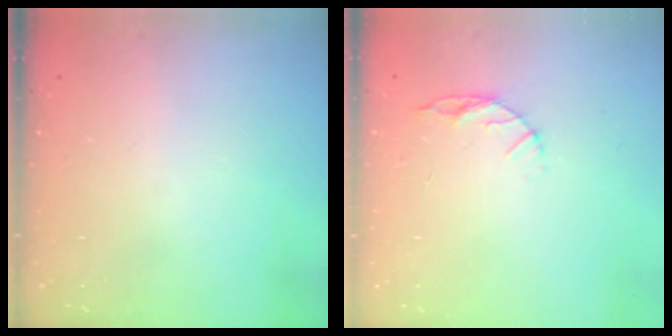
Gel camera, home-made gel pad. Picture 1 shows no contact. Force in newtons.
{"total": 5.1, "press": 5.1, "slide": 0.5}